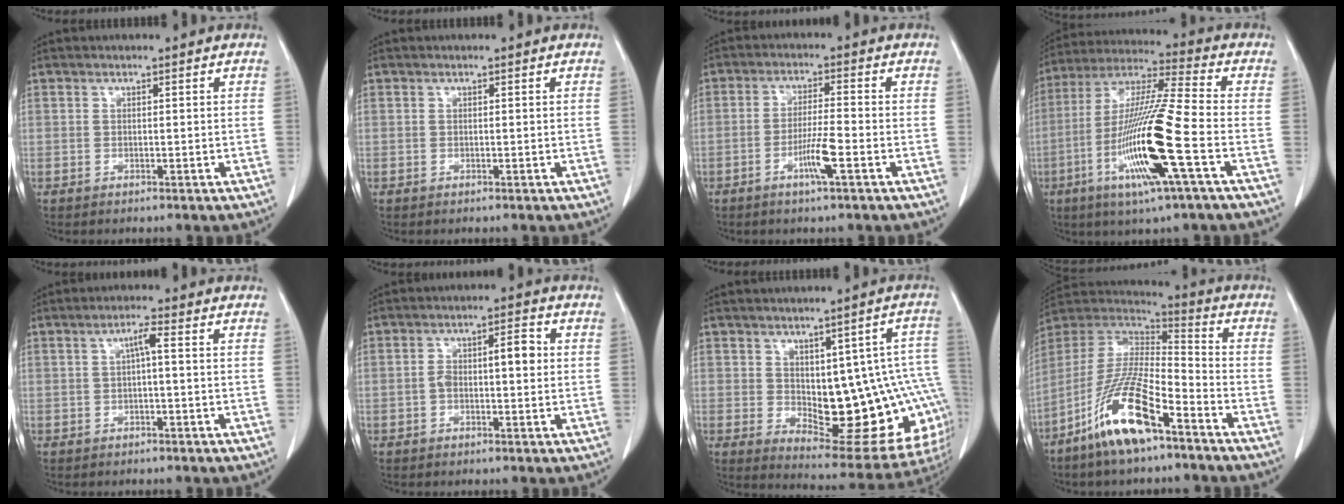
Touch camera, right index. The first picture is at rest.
{"total": 0.0}
{"total": 5.1, "force": [-2.2, -0.2, 4.6], "torque": [-0.089, -0.006, -0.043]}
{"total": 17.4, "force": [-5.6, -0.1, 16.5], "torque": [-0.332, -0.017, -0.110]}
{"total": 2.3, "force": [0.2, 0.2, 2.3], "torque": [-0.040, 0.005, 0.004]}
{"total": 5.0, "force": [0.1, 1.8, 4.7], "torque": [-0.082, 0.030, 0.003]}
{"total": 19.3, "force": [-1.3, 7.8, 17.6], "torque": [-0.154, 0.024, 0.013]}
{"total": 15.6, "force": [-9.4, 3.1, 12.0], "torque": [-0.248, -0.013, -0.177]}